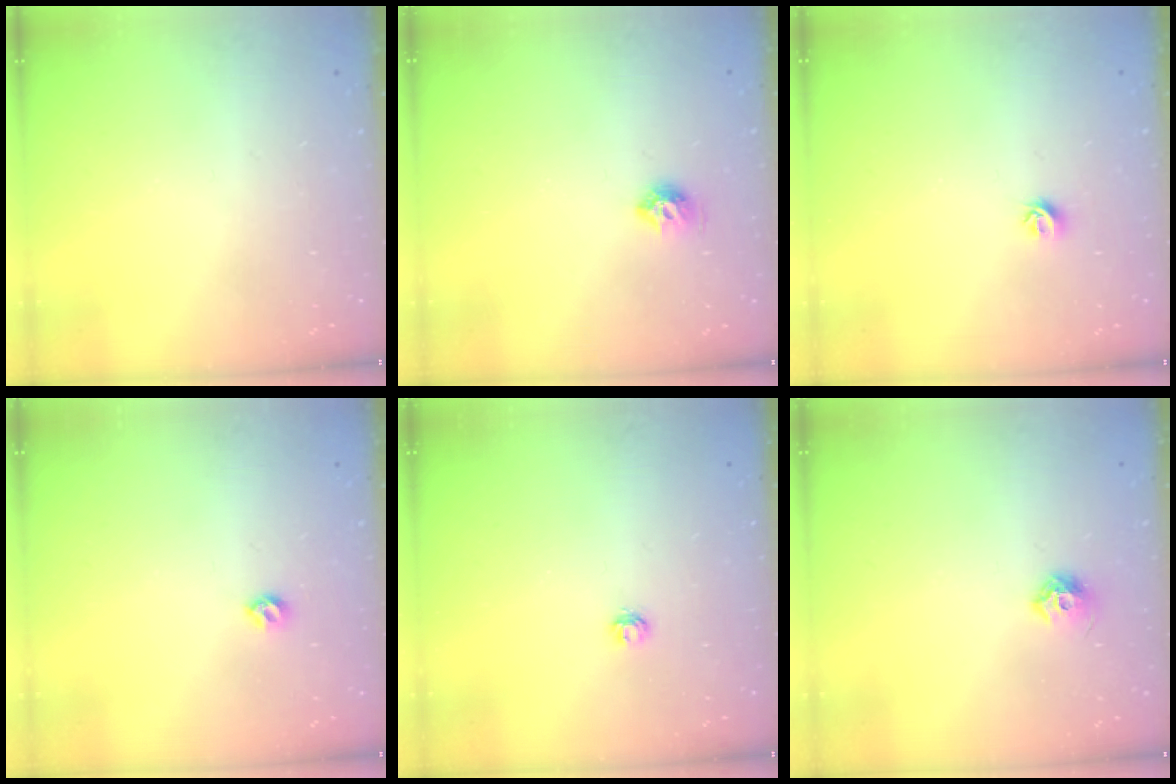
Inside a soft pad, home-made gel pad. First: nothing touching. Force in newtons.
{"total": 6.6, "press": 6.6, "slide": 0.9}
{"total": 5.3, "press": 5.2, "slide": 0.7}
{"total": 5.3, "press": 5.3, "slide": 0.7}
{"total": 3.6, "press": 3.6, "slide": 0.3}
{"total": 6.8, "press": 6.7, "slide": 1.1}